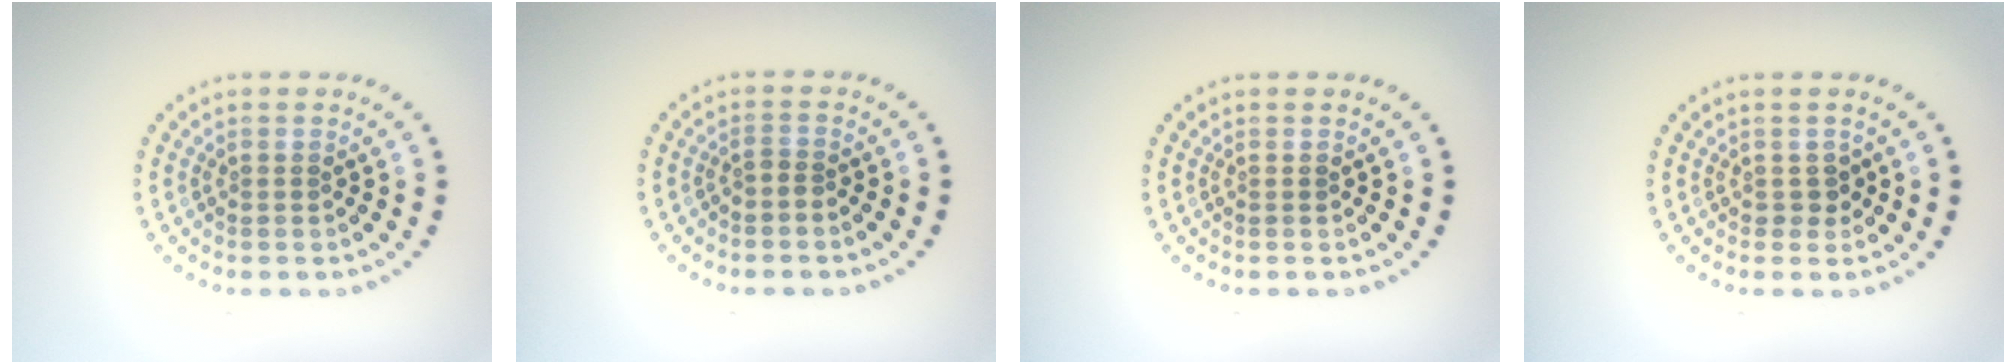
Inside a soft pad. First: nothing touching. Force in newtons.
{"total": 0.7, "press": 0.4, "slide": 0.6}
{"total": 0.0}
{"total": 1.1, "press": 1.0, "slide": 0.5}